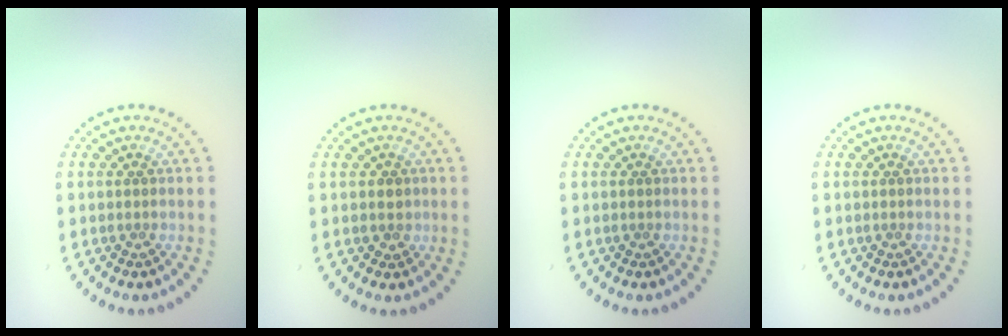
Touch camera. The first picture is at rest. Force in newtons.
{"total": 0.8, "press": 0.6, "slide": 0.5}
{"total": 0.0}
{"total": 0.0}